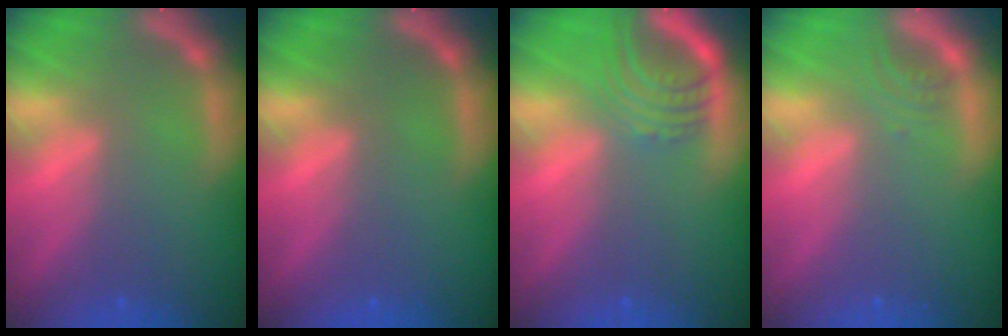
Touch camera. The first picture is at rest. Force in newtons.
{"total": 0.0}
{"total": 5.0}
{"total": 1.4}